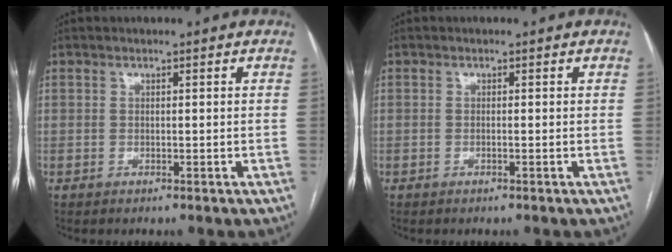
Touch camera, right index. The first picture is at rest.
{"total": 0.0}